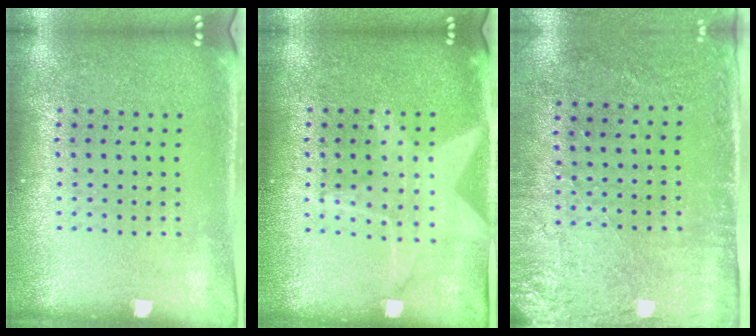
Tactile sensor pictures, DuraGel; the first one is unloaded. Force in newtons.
{"total": 1.3, "press": 1.3, "slide": 0.2}
{"total": 2.8, "press": 2.3, "slide": 1.6}